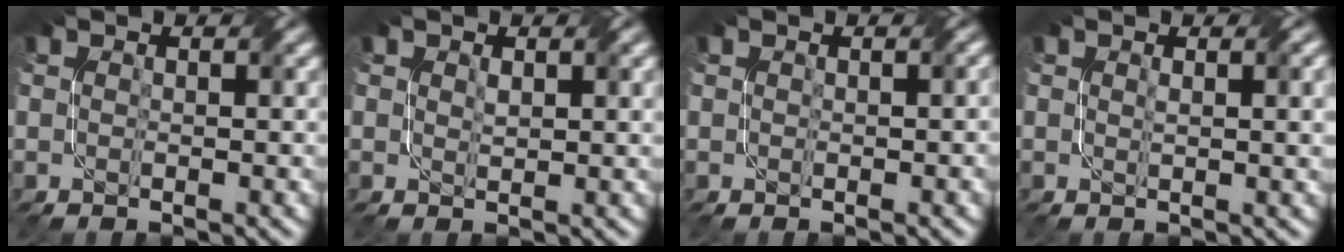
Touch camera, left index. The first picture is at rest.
{"total": 1.2, "force": [0.5, 0.7, 0.9], "torque": [-0.016, -0.005, 0.015]}
{"total": 0.5, "force": [0.2, 0.1, 0.5], "torque": [-0.006, 0.003, 0.003]}
{"total": 2.5, "force": [0.8, 0.8, 2.3], "torque": [-0.029, 0.003, 0.015]}